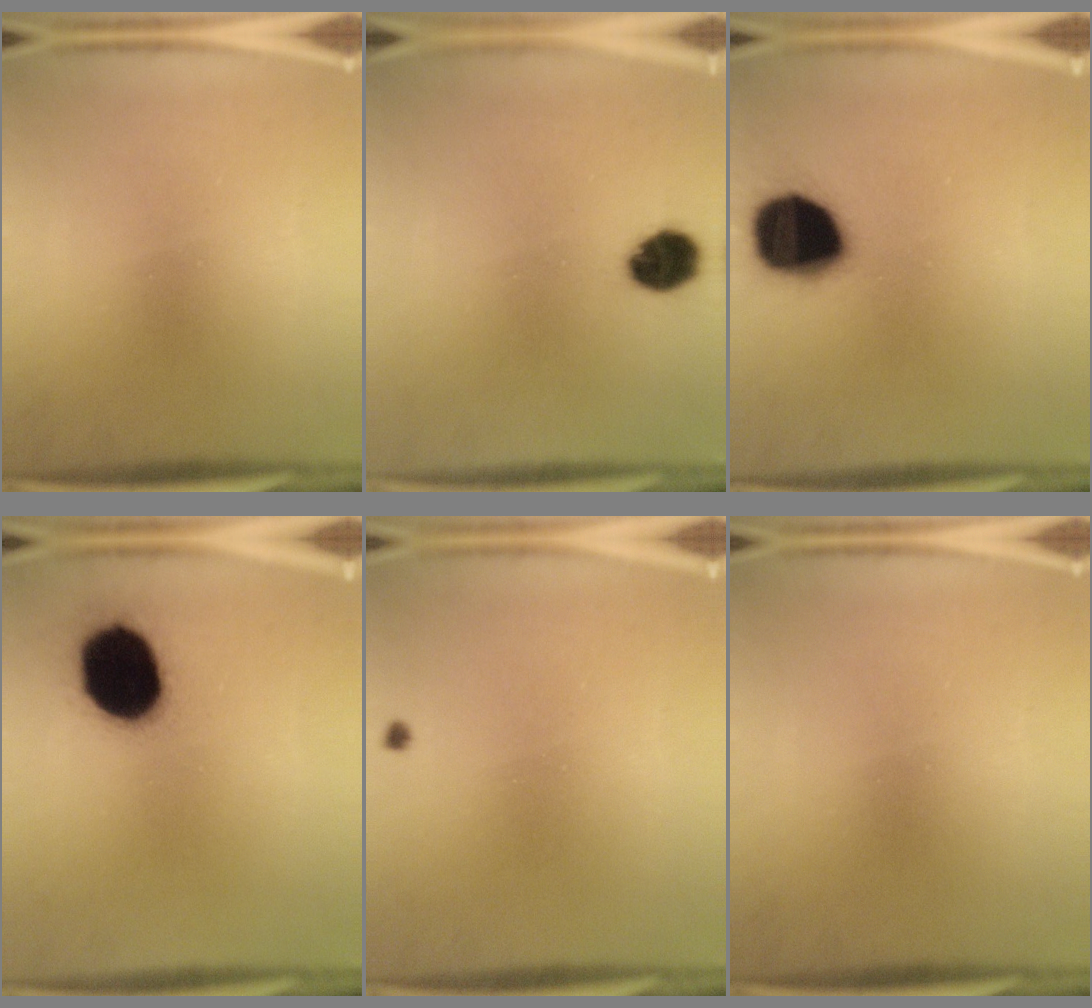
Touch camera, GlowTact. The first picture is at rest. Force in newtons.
{"total": 7.5}
{"total": 19.8}
{"total": 17.4}
{"total": 0.5}
{"total": 0.0}